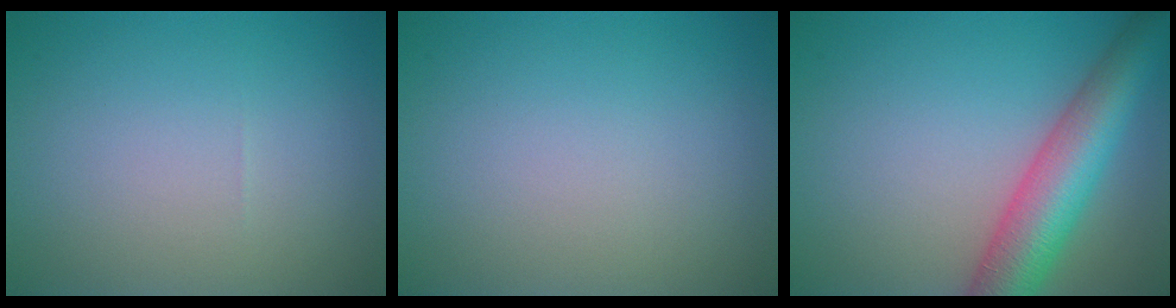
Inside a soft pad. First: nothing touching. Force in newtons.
{"total": 0.0}
{"total": 7.7, "press": 7.7, "slide": 0.3}